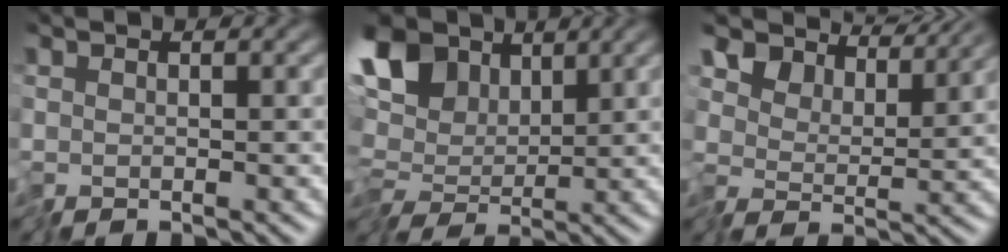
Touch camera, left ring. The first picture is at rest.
{"total": 8.1, "force": [2.2, 5.0, 6.0], "torque": [-0.114, 0.016, 0.022]}
{"total": 5.3, "force": [4.4, 2.4, 1.7], "torque": [-0.038, 0.004, 0.058]}